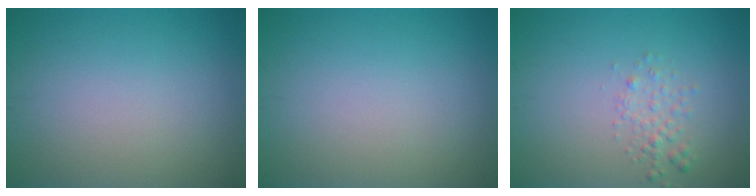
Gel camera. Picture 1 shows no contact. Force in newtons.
{"total": 0.0}
{"total": 1.6, "press": 1.6, "slide": 0.1}